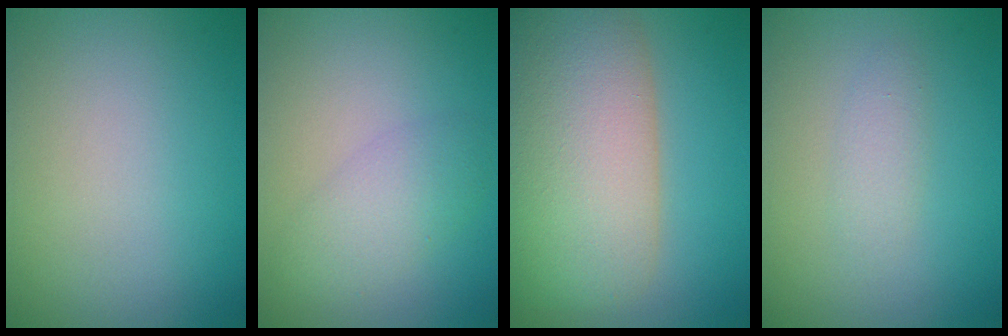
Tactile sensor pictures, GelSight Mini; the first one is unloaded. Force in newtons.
{"total": 3.0, "press": 3.0, "slide": 0.1}
{"total": 12.2, "press": 12.1, "slide": 0.7}
{"total": 1.4, "press": 1.4, "slide": 0.0}